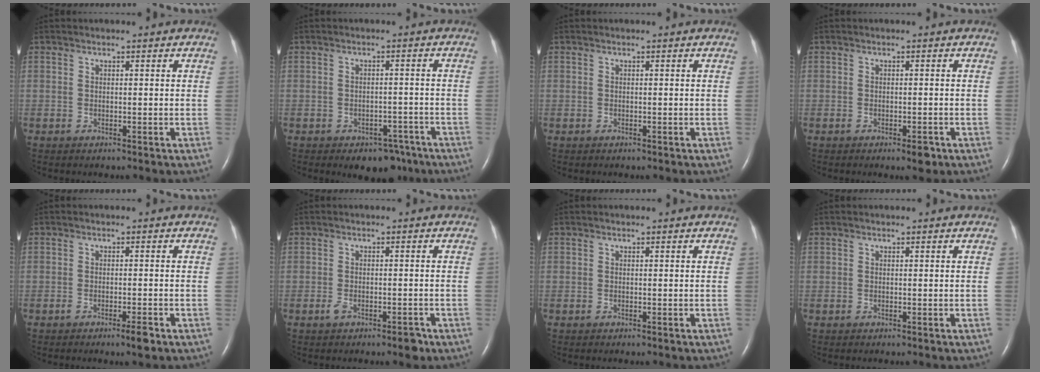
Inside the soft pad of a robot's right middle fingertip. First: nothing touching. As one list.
[{"total": 5.4, "force": [-3.9, 3.2, 2.1], "torque": [-0.017, 0.012, -0.045]}, {"total": 0.0}, {"total": 2.0, "force": [-1.2, 0.7, 1.5], "torque": [-0.022, -0.001, -0.013]}, {"total": 2.2, "force": [-1.5, 0.1, 1.6], "torque": [-0.029, -0.002, -0.023]}, {"total": 2.8, "force": [-1.7, 0.9, 2.0], "torque": [-0.035, 0.000, -0.026]}, {"total": 0.0}, {"total": 0.0}]